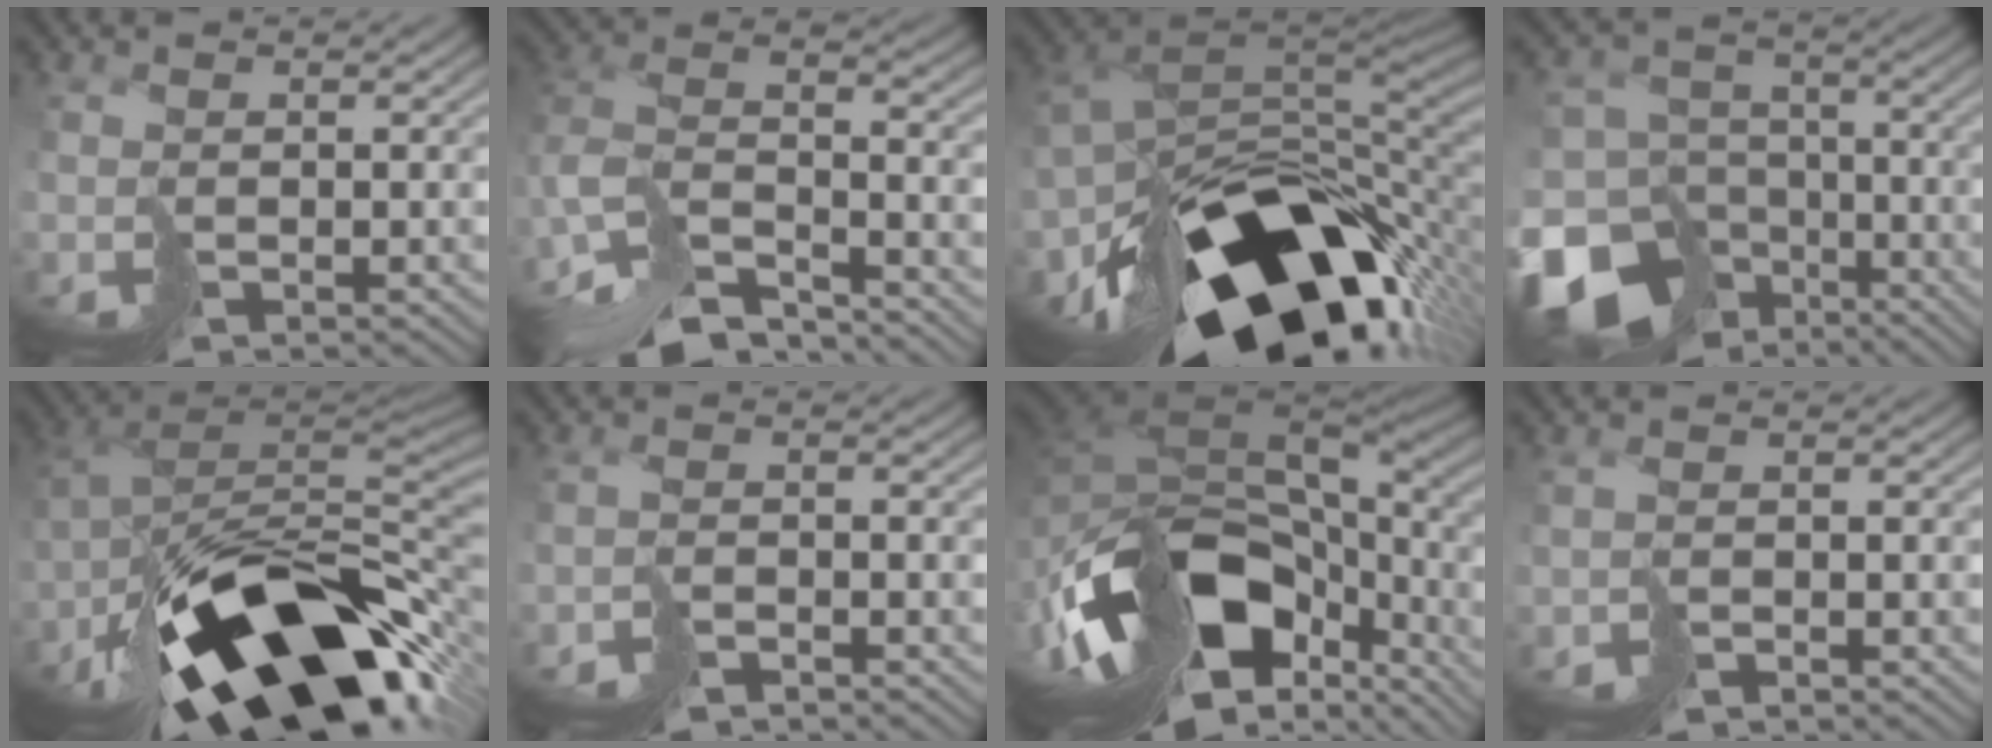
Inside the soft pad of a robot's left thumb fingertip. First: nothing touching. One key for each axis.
{"total": 12.5, "fx": -9.6, "fy": 4.2, "fz": 6.8, "tx": -0.155, "ty": -0.003, "tz": -0.188}
{"total": 17.9, "fx": -7.8, "fy": 11.2, "fz": 11.6, "tx": -0.187, "ty": -0.039, "tz": -0.119}
{"total": 17.4, "fx": -10.2, "fy": 12.3, "fz": 7.0, "tx": -0.211, "ty": -0.046, "tz": -0.152}
{"total": 19.0, "fx": -9.7, "fy": 9.1, "fz": 13.5, "tx": -0.231, "ty": -0.016, "tz": -0.167}
{"total": 3.1, "fx": -2.5, "fy": 0.9, "fz": 1.5, "tx": -0.030, "ty": 0.000, "tz": -0.056}
{"total": 18.4, "fx": -5.8, "fy": 9.6, "fz": 14.6, "tx": -0.307, "ty": -0.027, "tz": -0.082}
{"total": 1.8, "fx": -1.3, "fy": 0.9, "fz": 0.9, "tx": -0.021, "ty": 0.000, "tz": -0.033}